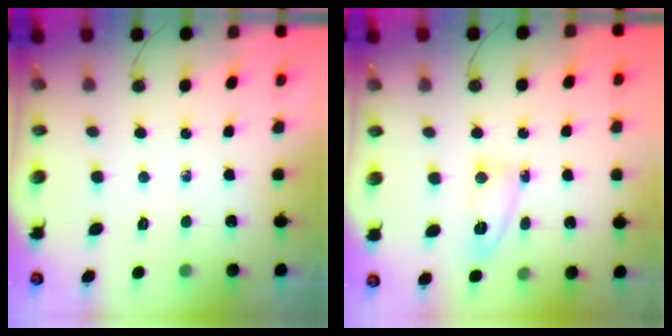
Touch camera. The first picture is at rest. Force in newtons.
{"total": 9.1, "press": 6.2, "slide": 6.6}